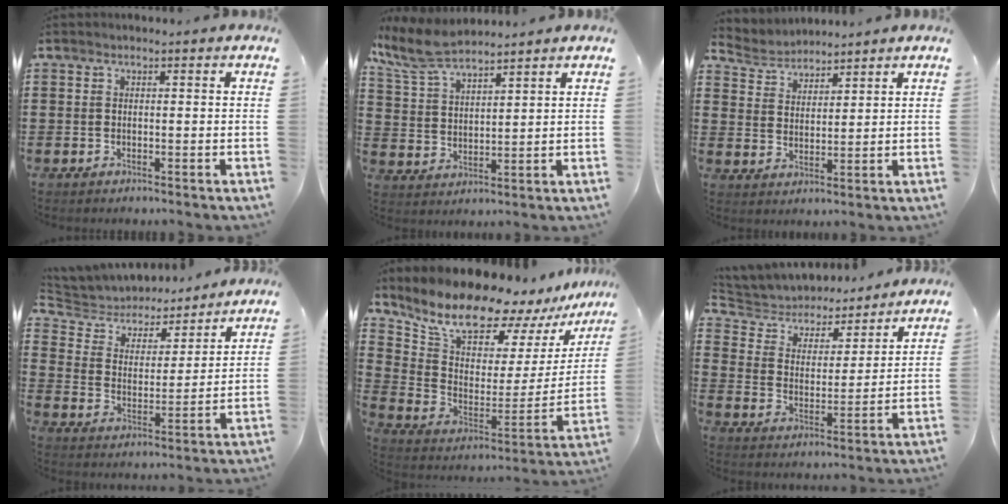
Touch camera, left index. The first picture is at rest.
{"total": 7.2, "force": [6.3, 1.4, 3.2], "torque": [-0.085, -0.018, 0.115]}
{"total": 3.8, "force": [3.6, 1.0, -0.5], "torque": [-0.010, -0.014, 0.065]}
{"total": 4.8, "force": [4.5, 1.6, 0.4], "torque": [-0.040, -0.032, 0.072]}
{"total": 13.2, "force": [11.6, 4.2, 4.7], "torque": [-0.121, -0.088, 0.199]}
{"total": 4.7, "force": [4.5, 1.4, 0.4], "torque": [-0.038, -0.032, 0.070]}